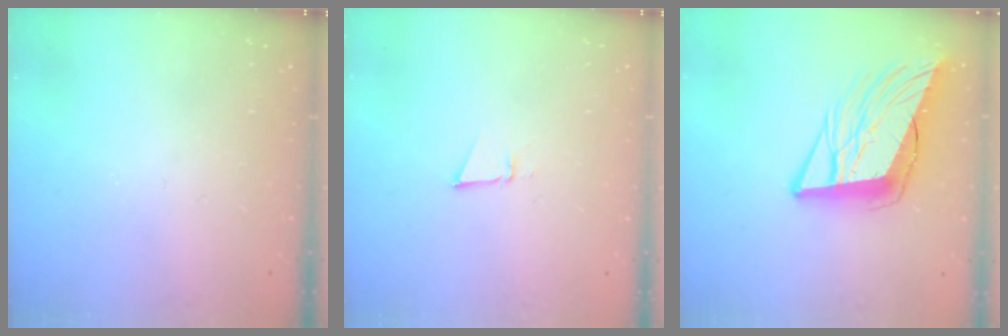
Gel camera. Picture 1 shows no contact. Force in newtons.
{"total": 2.7, "press": 2.6, "slide": 0.8}
{"total": 15.9, "press": 15.3, "slide": 4.3}